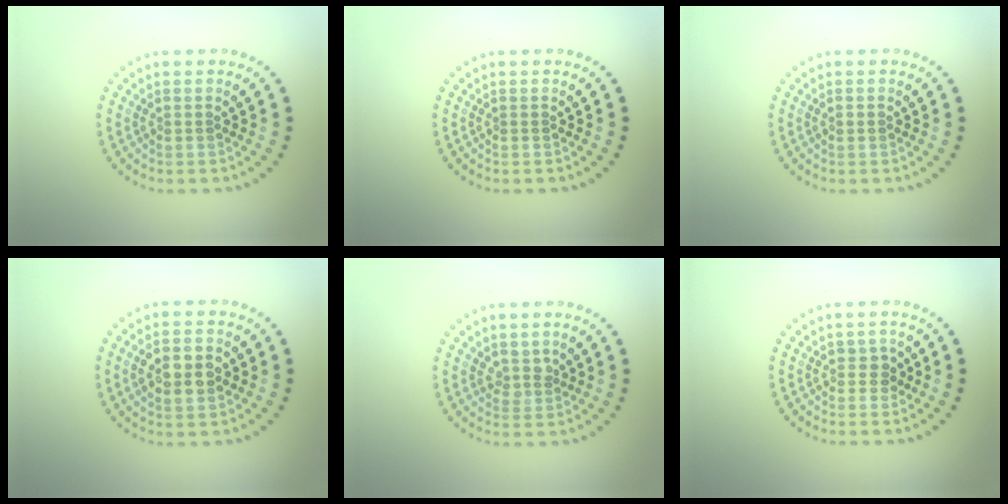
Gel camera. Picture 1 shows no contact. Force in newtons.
{"total": 0.0}
{"total": 0.8, "press": 0.7, "slide": 0.2}
{"total": 3.8, "press": 3.8, "slide": 0.2}
{"total": 1.5, "press": 1.1, "slide": 0.9}
{"total": 1.1, "press": 0.9, "slide": 0.6}